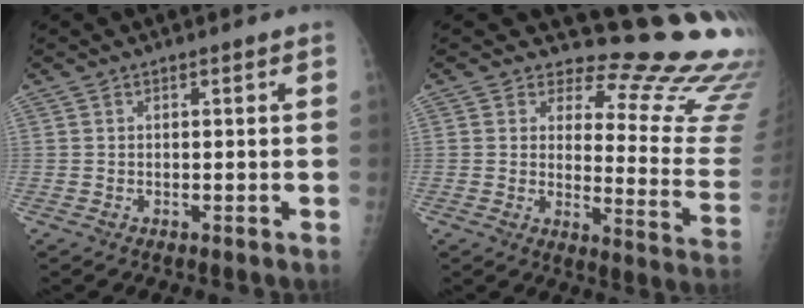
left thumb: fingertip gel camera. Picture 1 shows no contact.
{"total": 19.9, "force": [17.3, 5.8, 7.8], "torque": [-0.047, -0.175, 0.188]}